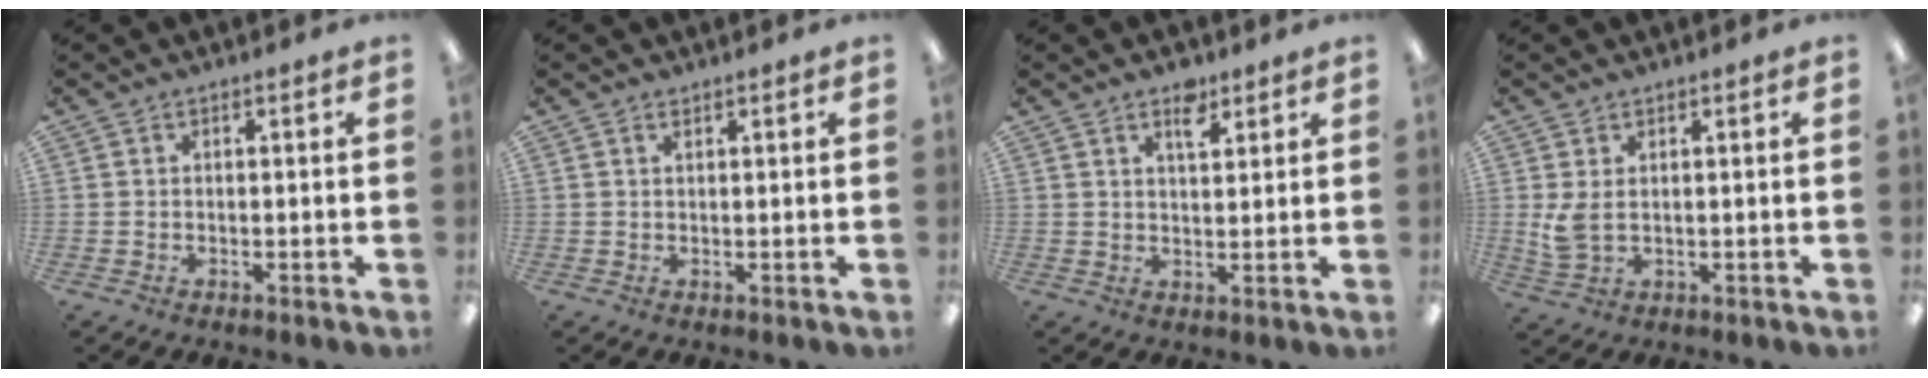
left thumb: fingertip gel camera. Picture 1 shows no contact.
{"total": 0.9, "force": [0.7, 0.4, 0.5], "torque": [-0.010, 0.001, 0.013]}
{"total": 5.0, "force": [3.4, 2.3, 2.9], "torque": [-0.032, -0.016, 0.054]}
{"total": 4.8, "force": [1.0, 2.7, 3.8], "torque": [-0.085, -0.006, 0.014]}